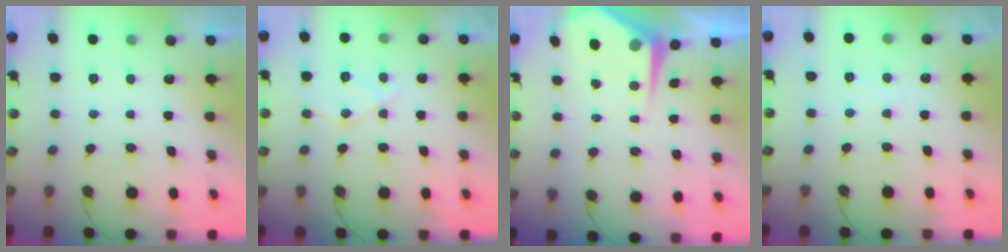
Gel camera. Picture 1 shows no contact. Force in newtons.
{"total": 12.8, "press": 12.7, "slide": 1.2}
{"total": 5.9, "press": 5.9, "slide": 0.6}
{"total": 5.6, "press": 5.5, "slide": 1.0}